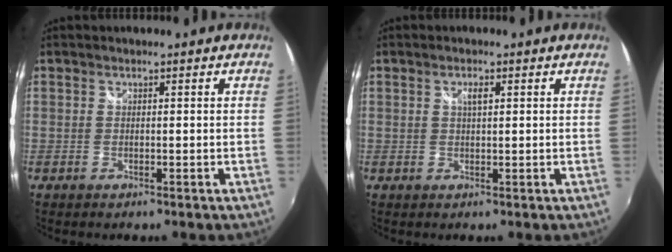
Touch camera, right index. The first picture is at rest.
{"total": 1.7, "force": [0.6, 0.6, 1.5], "torque": [-0.026, 0.003, 0.009]}